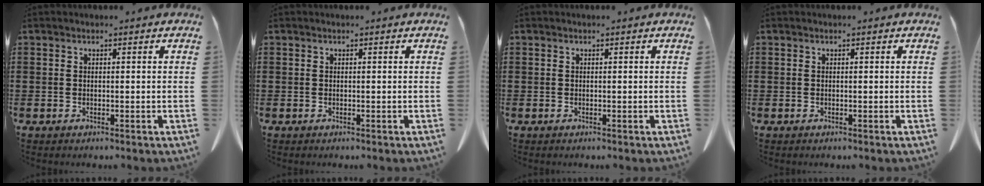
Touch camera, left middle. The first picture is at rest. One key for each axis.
{"total": 0.0}
{"total": 0.0}
{"total": 0.0}